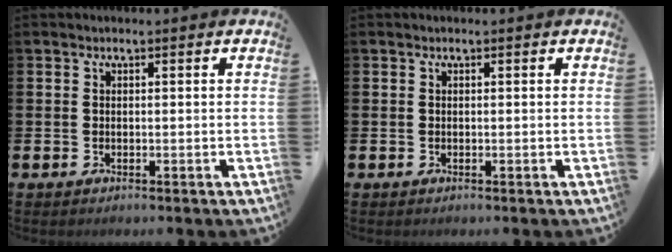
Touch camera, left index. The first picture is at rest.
{"total": 0.0}